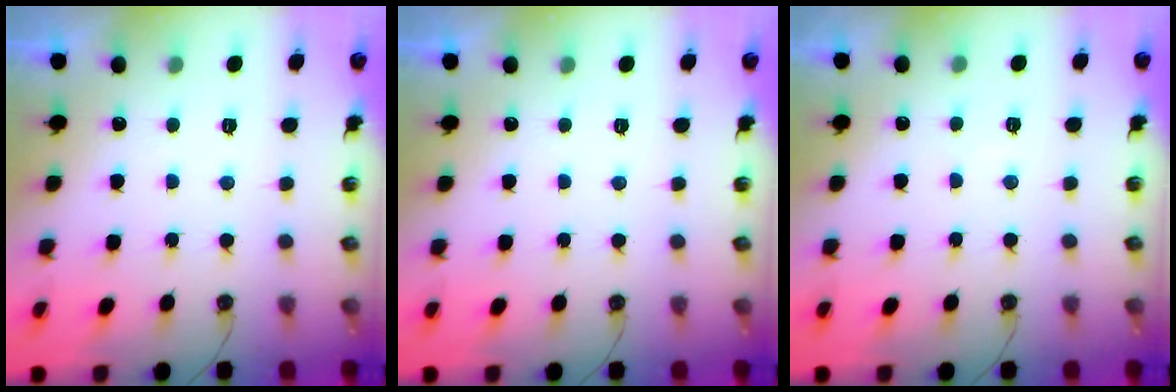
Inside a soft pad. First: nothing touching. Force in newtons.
{"total": 0.0}
{"total": 2.8, "press": 2.8, "slide": 0.4}